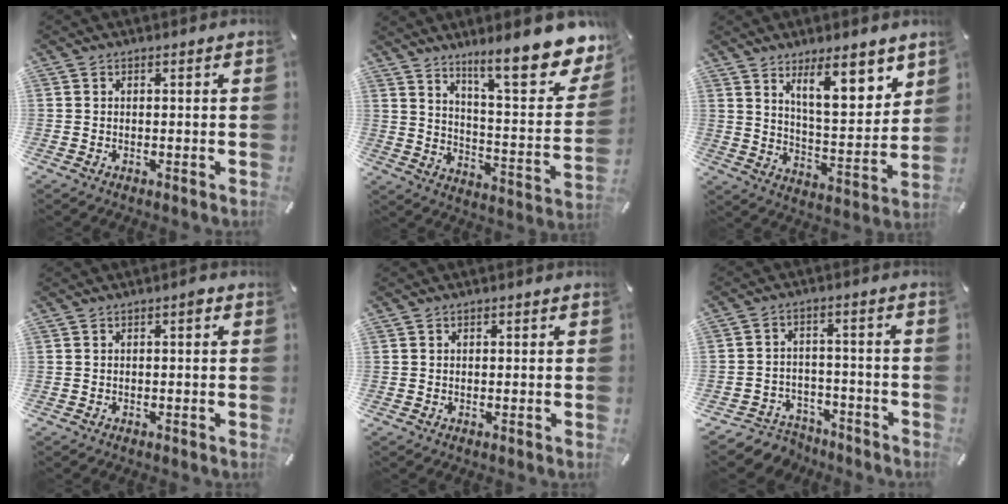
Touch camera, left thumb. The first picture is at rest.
{"total": 18.9, "force": [13.6, 6.0, 11.7], "torque": [-0.165, -0.102, 0.223]}
{"total": 12.9, "force": [9.0, 4.5, 8.1], "torque": [-0.107, -0.061, 0.151]}
{"total": 1.4, "force": [0.3, 0.5, 1.3], "torque": [-0.019, 0.003, 0.000]}
{"total": 0.5, "force": [0.2, 0.5, 0.2], "torque": [-0.004, 0.002, 0.002]}
{"total": 5.6, "force": [-4.0, 3.7, 1.2], "torque": [-0.020, 0.020, -0.075]}